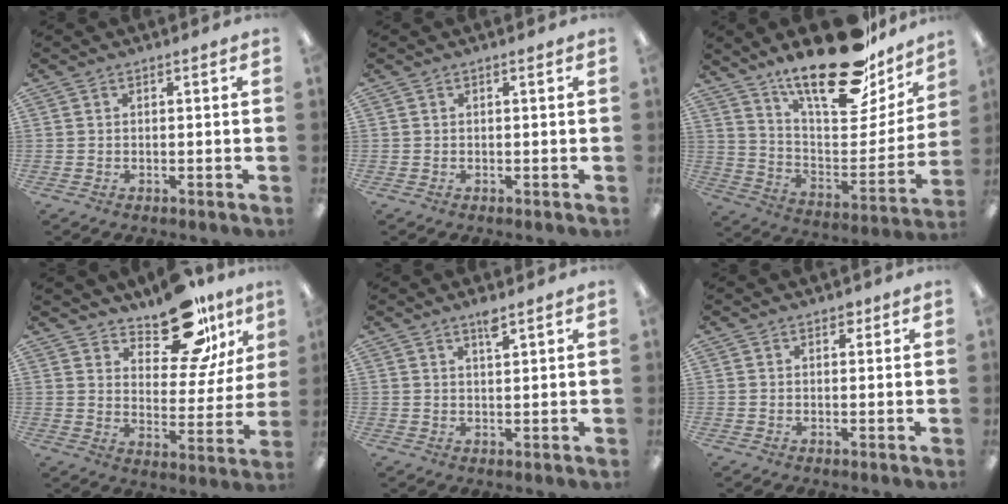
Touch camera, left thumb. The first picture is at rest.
{"total": 0.0}
{"total": 25.8, "force": [19.9, 8.8, 13.9], "torque": [-0.202, -0.136, 0.334]}
{"total": 16.9, "force": [12.6, 7.4, 8.6], "torque": [-0.115, -0.083, 0.217]}
{"total": 2.9, "force": [2.2, 0.3, 1.8], "torque": [-0.034, -0.003, 0.038]}
{"total": 1.5, "force": [1.0, 1.0, 0.7], "torque": [0.001, -0.005, 0.014]}